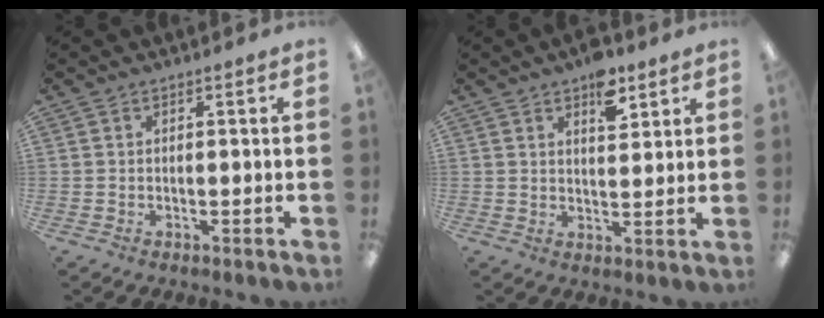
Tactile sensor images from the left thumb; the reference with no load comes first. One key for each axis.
{"total": 7.5, "fx": 5.0, "fy": 3.6, "fz": 4.3, "tx": -0.040, "ty": -0.028, "tz": 0.079}